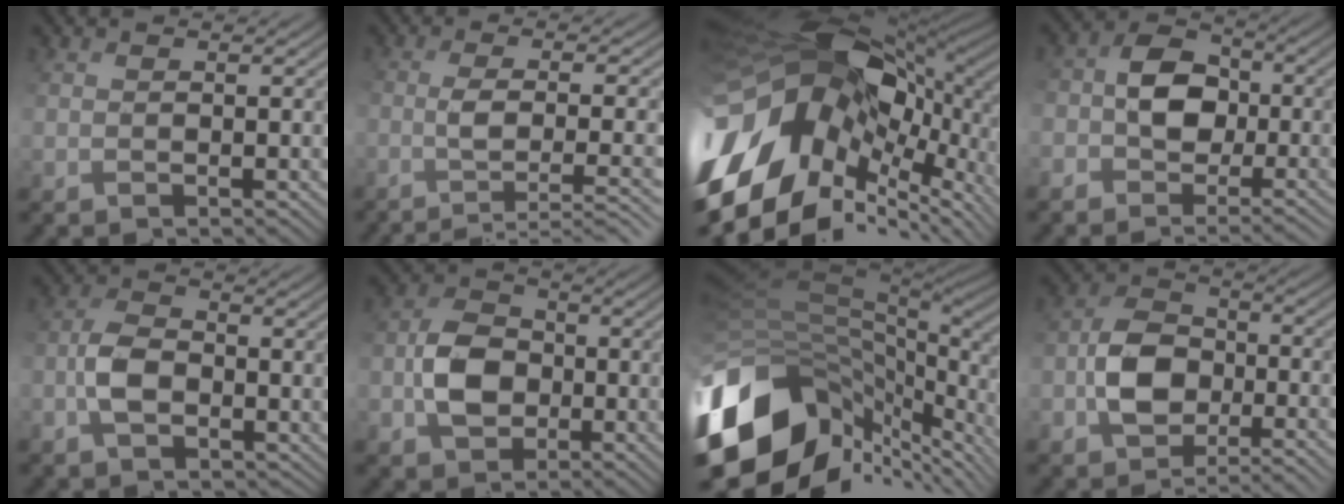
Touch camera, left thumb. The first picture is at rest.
{"total": 6.9, "force": [-2.5, 2.0, 6.2], "torque": [-0.090, -0.008, -0.044]}
{"total": 20.9, "force": [-4.2, 13.0, 15.9], "torque": [-0.378, -0.040, -0.066]}
{"total": 7.0, "force": [-2.5, 4.7, 4.5], "torque": [-0.090, 0.005, -0.064]}
{"total": 5.1, "force": [-1.6, 3.2, 3.6], "torque": [-0.074, 0.003, -0.038]}
{"total": 6.6, "force": [-1.6, 5.0, 4.0], "torque": [-0.081, 0.002, -0.039]}
{"total": 17.1, "force": [-4.0, 10.6, 12.8], "torque": [-0.309, -0.029, -0.048]}
{"total": 7.6, "force": [-3.6, 4.7, 4.9], "torque": [-0.096, 0.004, -0.082]}